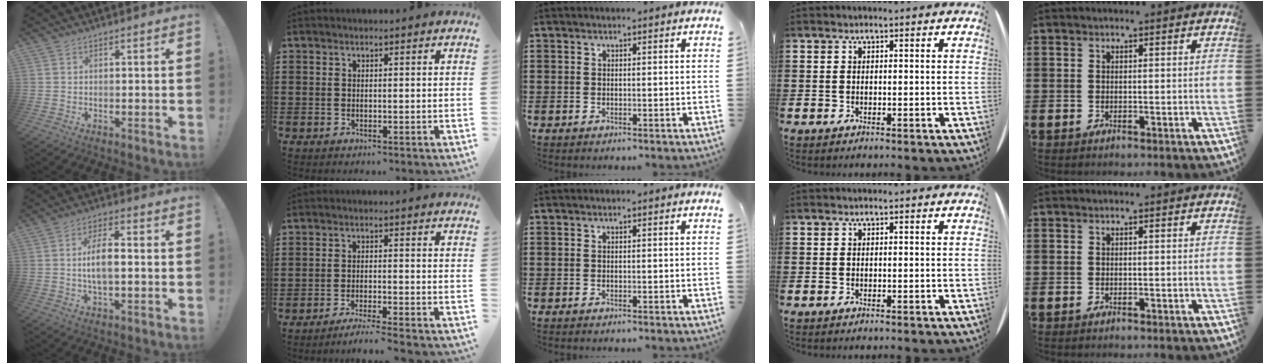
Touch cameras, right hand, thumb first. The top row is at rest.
{"thumb": {"total": 7.8, "force": [-0.4, 3.0, 7.2], "torque": [-0.131, 0.004, -0.012]}, "index": {"total": 3.3, "force": [-3.0, -0.4, 1.1], "torque": [-0.019, -0.002, -0.060]}}